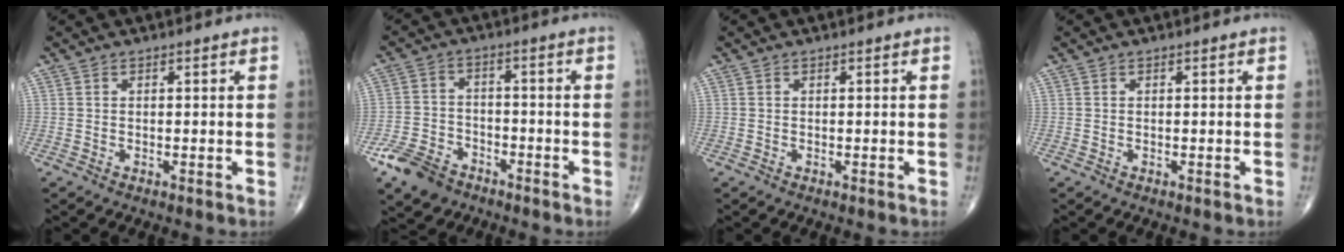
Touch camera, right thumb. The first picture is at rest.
{"total": 8.6, "force": [-5.7, 5.5, 3.3], "torque": [-0.055, 0.025, -0.107]}
{"total": 0.0}
{"total": 0.0}